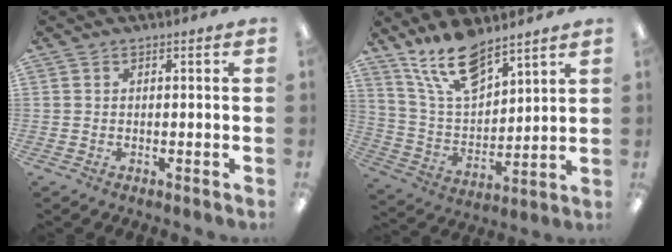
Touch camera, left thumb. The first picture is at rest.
{"total": 14.8, "force": [11.2, 6.1, 7.6], "torque": [-0.158, -0.053, 0.207]}